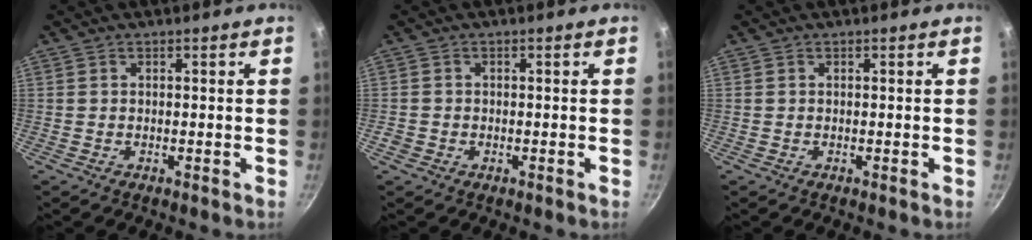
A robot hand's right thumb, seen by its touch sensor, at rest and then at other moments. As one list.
[{"total": 1.5, "force": [-0.6, 1.3, 0.5], "torque": [-0.009, 0.001, -0.011]}, {"total": 0.0}]